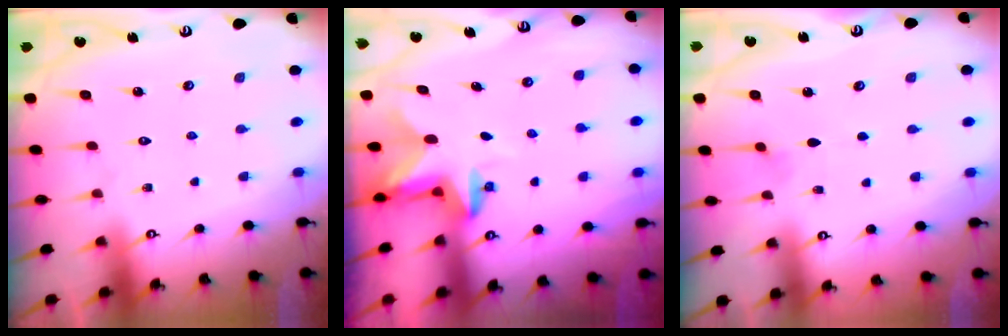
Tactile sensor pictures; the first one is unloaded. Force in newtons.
{"total": 2.9, "press": 2.9, "slide": 0.5}
{"total": 4.1, "press": 3.7, "slide": 1.7}